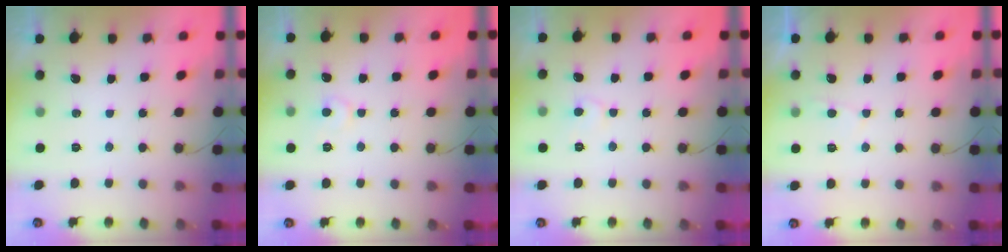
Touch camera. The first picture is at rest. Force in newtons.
{"total": 5.6, "press": 5.6, "slide": 0.5}
{"total": 5.5, "press": 5.5, "slide": 0.3}
{"total": 2.8, "press": 2.7, "slide": 0.3}